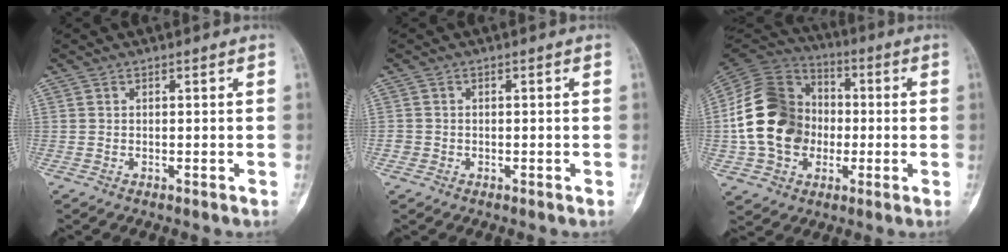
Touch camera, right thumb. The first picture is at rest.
{"total": 1.1, "force": [-0.4, 1.1, 0.1], "torque": [0.005, 0.003, -0.011]}
{"total": 19.5, "force": [-1.7, 15.5, 11.6], "torque": [-0.195, 0.026, -0.033]}